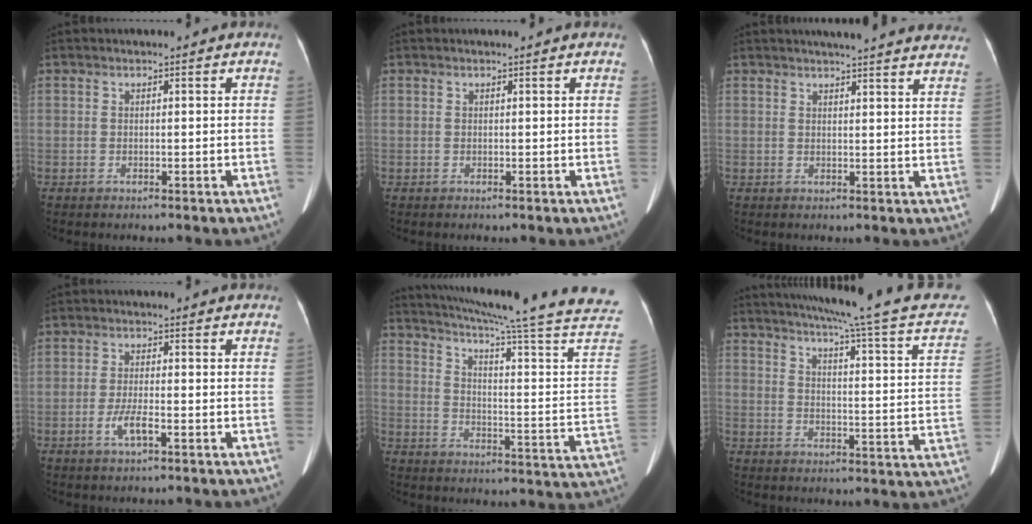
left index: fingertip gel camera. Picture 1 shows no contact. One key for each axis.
{"total": 0.5, "fx": 0.4, "fy": -0.1, "fz": 0.2, "tx": -0.009, "ty": 0.005, "tz": 0.009}
{"total": 19.6, "fx": 18.0, "fy": 1.5, "fz": 7.5, "tx": -0.096, "ty": -0.013, "tz": 0.203}
{"total": 3.3, "fx": -1.6, "fy": 0.5, "fz": 2.9, "tx": -0.065, "ty": -0.004, "tz": -0.031}
{"total": 26.9, "fx": 23.2, "fy": -3.0, "fz": 13.3, "tx": -0.214, "ty": -0.107, "tz": 0.294}
{"total": 22.8, "fx": 18.9, "fy": 0.4, "fz": 12.8, "tx": -0.184, "ty": -0.037, "tz": 0.222}